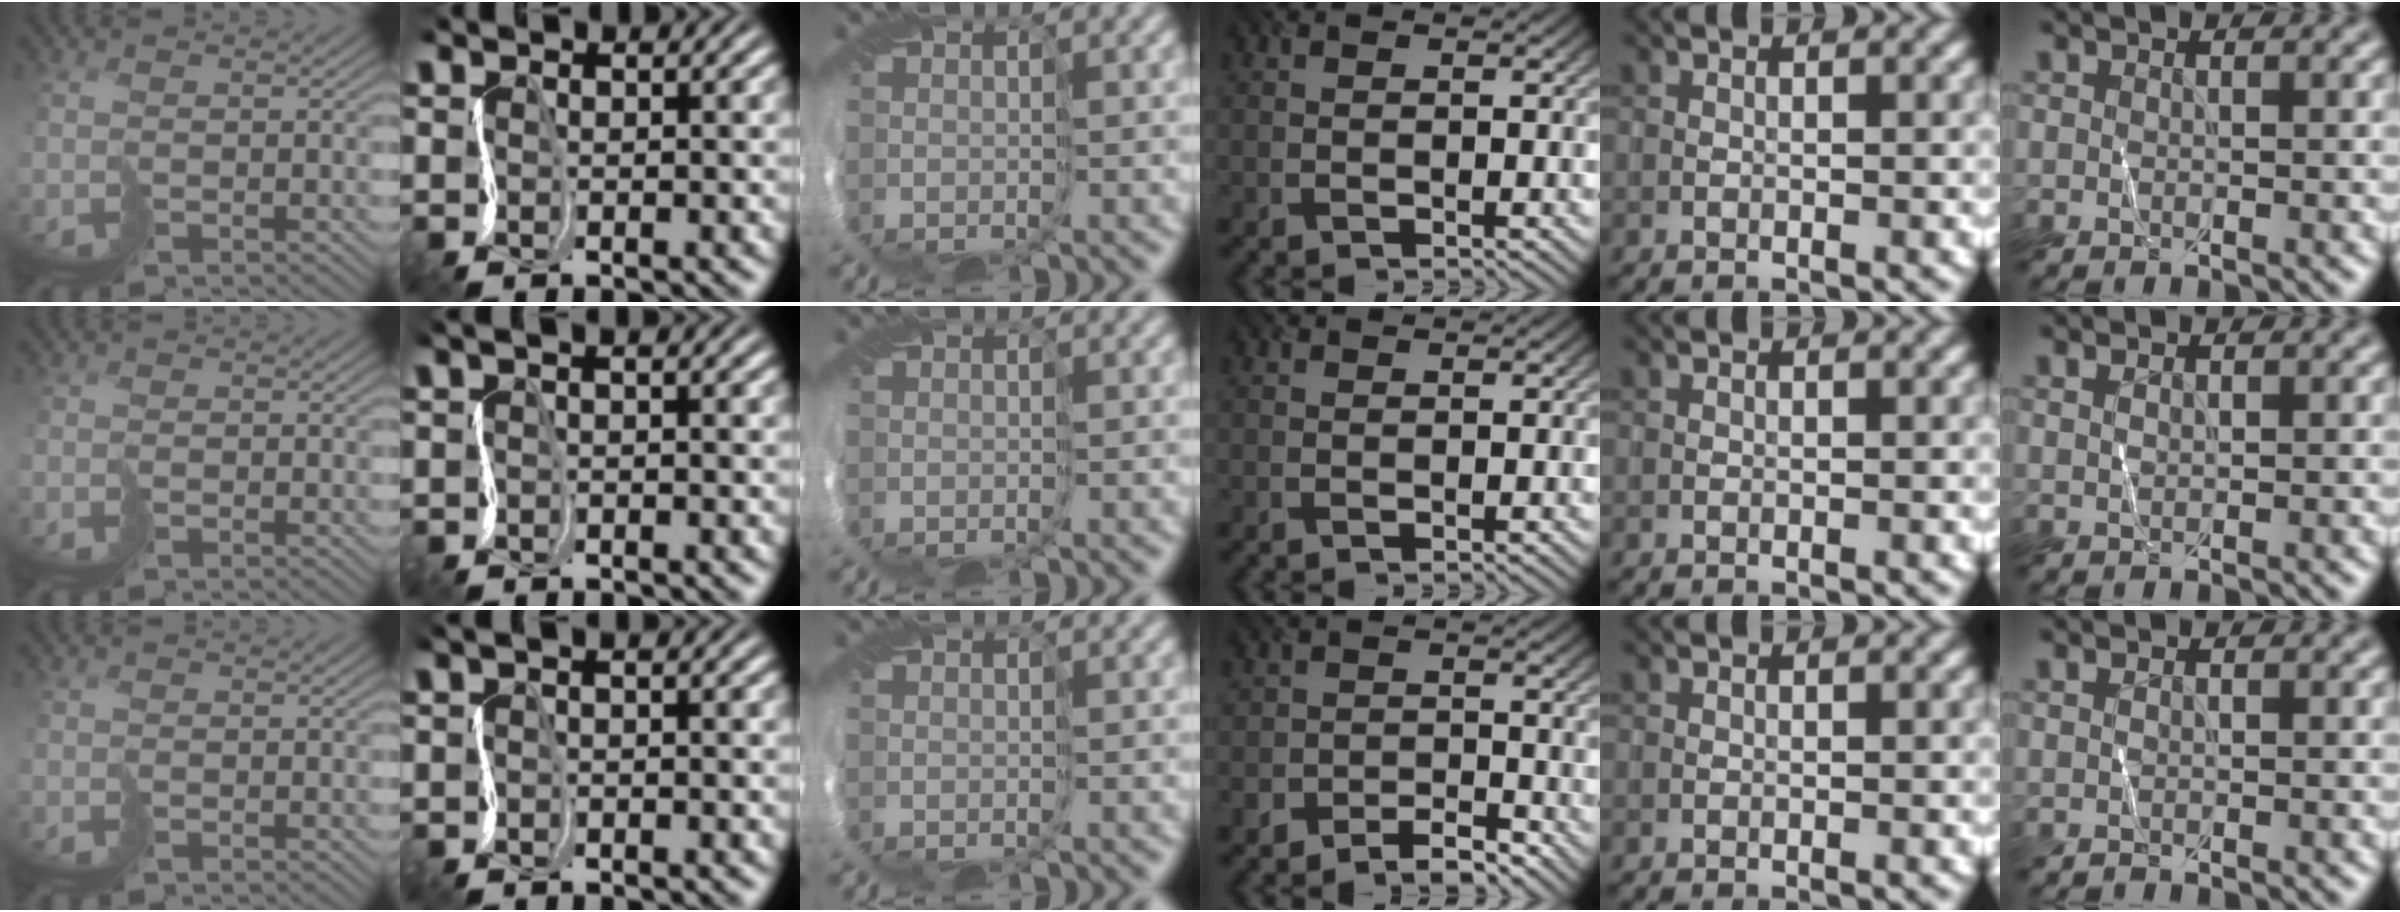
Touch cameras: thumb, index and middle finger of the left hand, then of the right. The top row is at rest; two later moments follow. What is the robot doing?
{"motion": "cut", "object": "paper"}